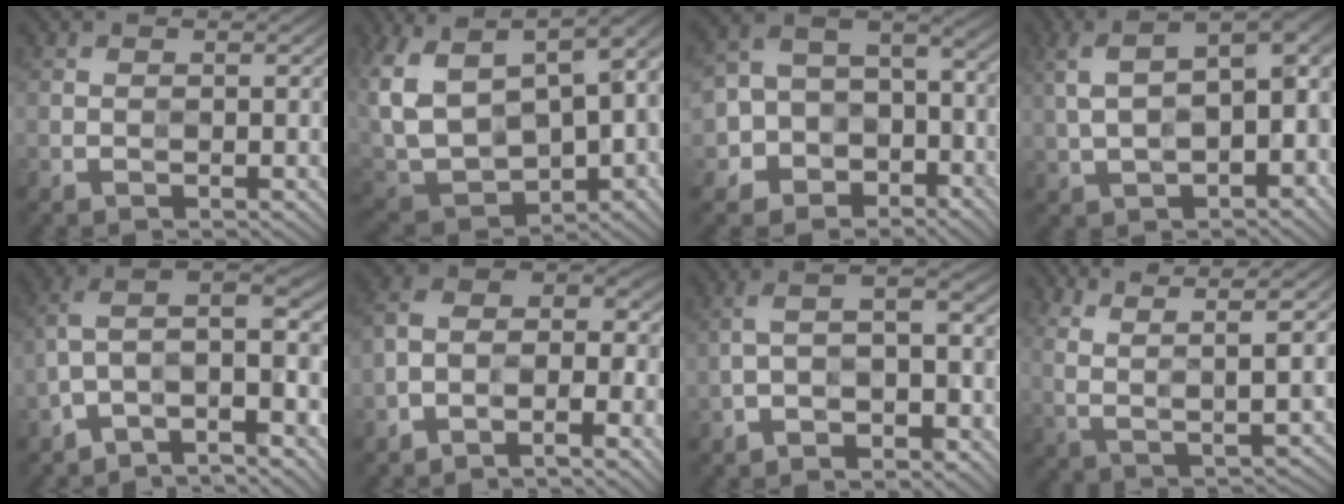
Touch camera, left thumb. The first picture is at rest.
{"total": 19.4, "force": [3.0, 12.5, 14.5], "torque": [-0.313, -0.006, 0.120]}
{"total": 11.0, "force": [-4.9, 8.8, 4.4], "torque": [-0.117, -0.034, -0.096]}
{"total": 12.6, "force": [1.1, 7.0, 10.5], "torque": [-0.188, -0.002, 0.035]}
{"total": 10.7, "force": [-5.1, 3.8, 8.7], "torque": [-0.154, 0.005, -0.089]}
{"total": 7.7, "force": [-4.6, 3.4, 5.1], "torque": [-0.088, -0.001, -0.099]}
{"total": 5.1, "force": [-2.8, 2.2, 3.6], "torque": [-0.063, 0.010, -0.057]}
{"total": 8.7, "force": [4.4, 1.8, 7.3], "torque": [-0.154, 0.004, 0.088]}